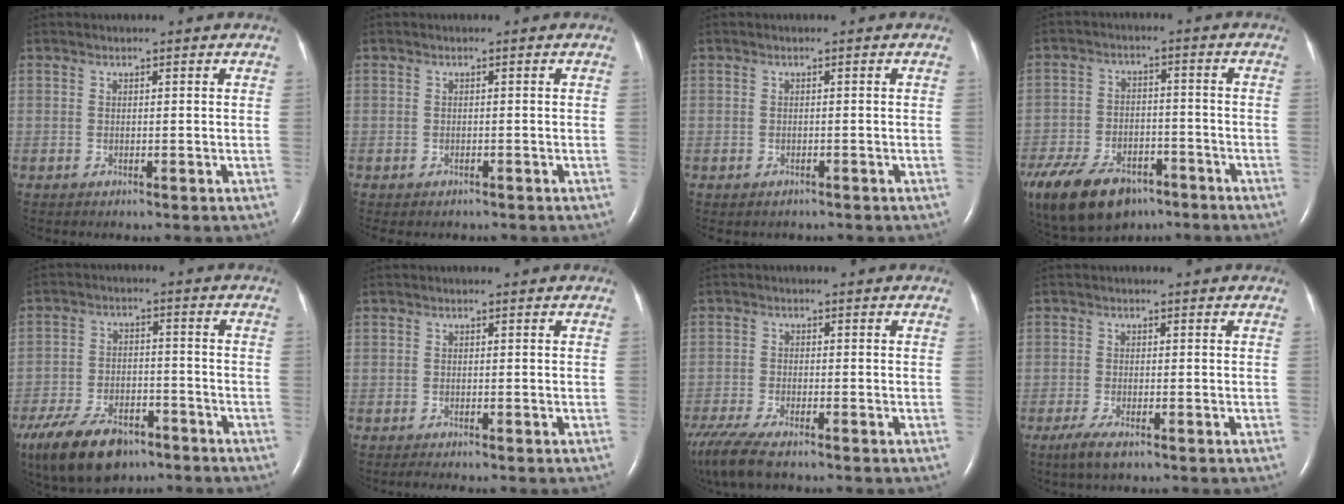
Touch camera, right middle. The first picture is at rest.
{"total": 2.0, "force": [-1.7, 0.9, 0.5], "torque": [-0.010, -0.002, -0.020]}
{"total": 1.1, "force": [-0.8, 0.6, 0.1], "torque": [-0.008, 0.001, -0.012]}
{"total": 19.6, "force": [-12.6, 10.9, 10.3], "torque": [-0.279, -0.027, -0.204]}
{"total": 13.0, "force": [-9.1, 6.0, 7.2], "torque": [-0.143, -0.013, -0.155]}
{"total": 1.6, "force": [-1.3, 0.0, 0.9], "torque": [-0.017, -0.005, -0.019]}
{"total": 9.9, "force": [-7.7, 2.1, 5.8], "torque": [-0.120, -0.024, -0.138]}
{"total": 3.4, "force": [-2.2, 0.7, 2.5], "torque": [-0.058, -0.008, -0.042]}